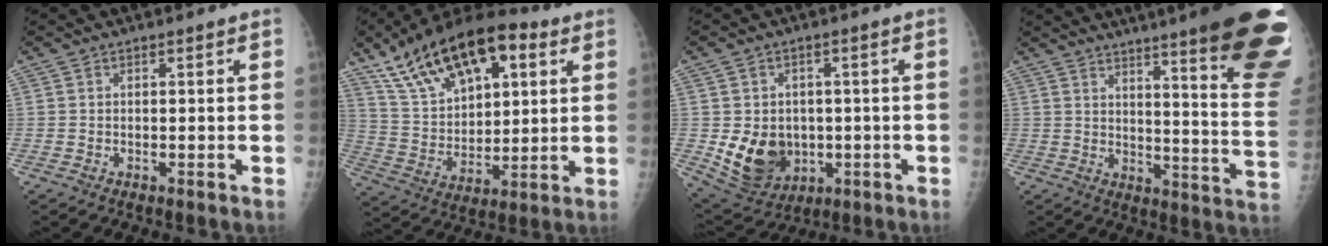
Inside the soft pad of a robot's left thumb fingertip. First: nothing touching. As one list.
[{"total": 22.7, "force": [11.4, 11.5, 15.9], "torque": [-0.247, -0.014, 0.206]}, {"total": 11.8, "force": [-1.4, 9.5, 6.8], "torque": [-0.083, -0.004, 0.004]}, {"total": 28.4, "force": [19.5, 3.3, 20.4], "torque": [-0.189, -0.110, 0.244]}]